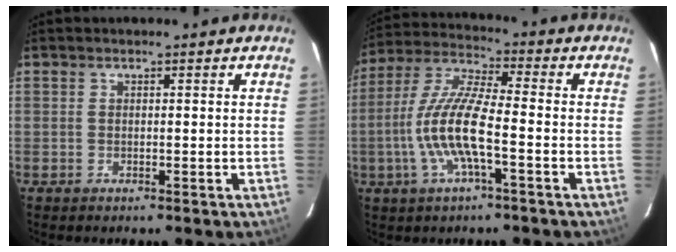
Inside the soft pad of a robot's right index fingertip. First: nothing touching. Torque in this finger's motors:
{"motor_torque": [1.88, -0.26, 1.05, 0.21]}